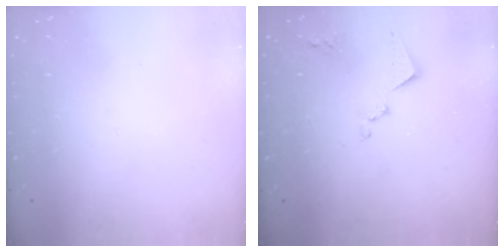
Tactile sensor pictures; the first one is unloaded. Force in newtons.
{"total": 10.2, "press": 10.2, "slide": 0.7}